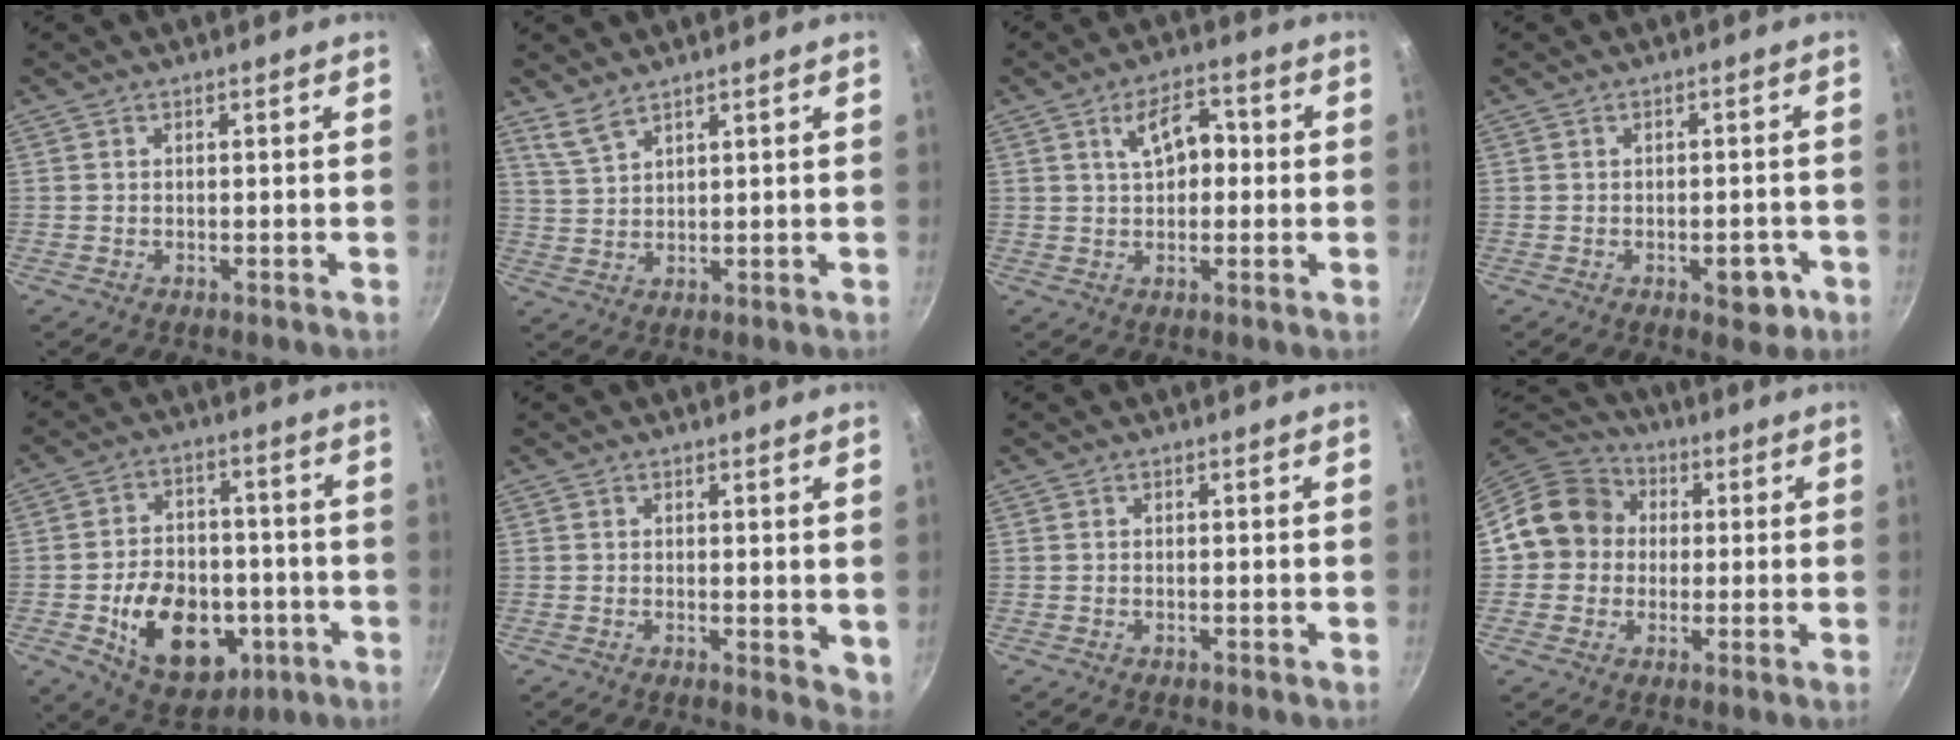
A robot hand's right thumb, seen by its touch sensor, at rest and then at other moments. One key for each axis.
{"total": 4.1, "fx": 3.3, "fy": 1.1, "fz": 2.0, "tx": -0.041, "ty": -0.014, "tz": 0.076}
{"total": 7.4, "fx": 1.3, "fy": 4.3, "fz": 5.9, "tx": -0.073, "ty": 0.017, "tz": 0.016}
{"total": 4.9, "fx": -2.0, "fy": 2.6, "fz": 3.7, "tx": -0.024, "ty": 0.015, "tz": -0.020}
{"total": 18.3, "fx": -4.9, "fy": 12.8, "fz": 12.2, "tx": -0.154, "ty": 0.027, "tz": -0.058}
{"total": 3.9, "fx": 0.9, "fy": 2.0, "fz": 3.2, "tx": -0.033, "ty": -0.005, "tz": 0.013}
{"total": 0.0}
{"total": 11.2, "fx": 1.1, "fy": 10.2, "fz": 4.5, "tx": -0.043, "ty": 0.024, "tz": 0.001}